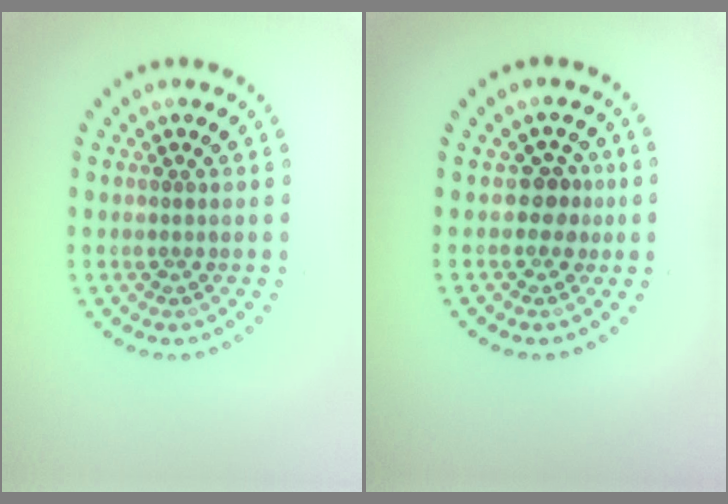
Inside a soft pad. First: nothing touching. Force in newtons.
{"total": 2.0, "press": 1.7, "slide": 1.0}